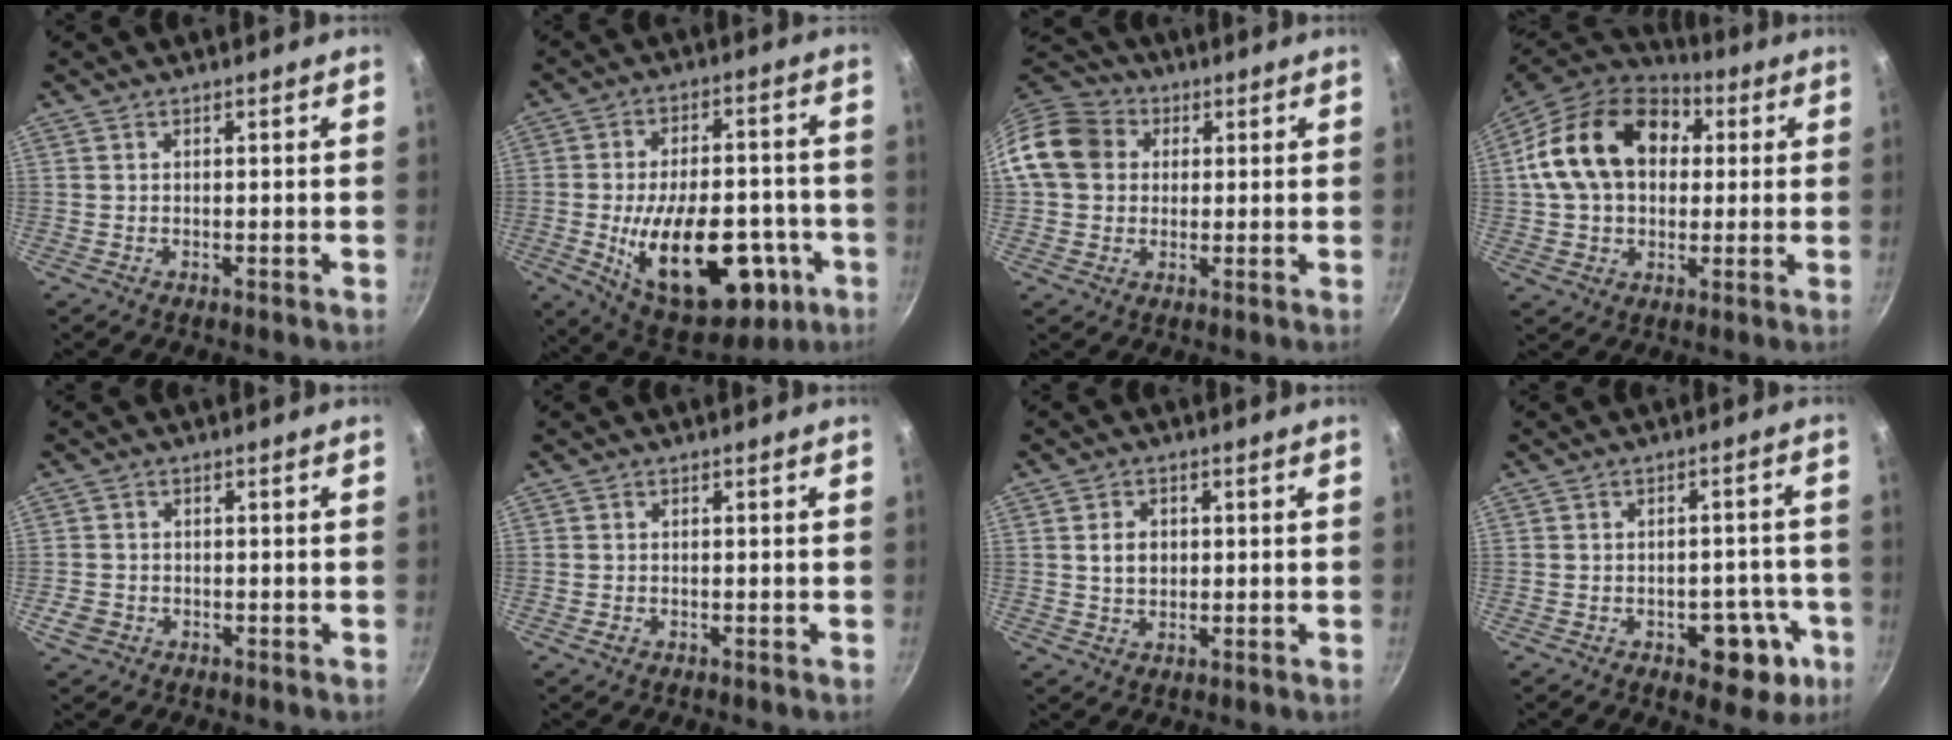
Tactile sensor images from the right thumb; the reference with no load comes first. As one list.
[{"total": 25.0, "force": [-7.1, 13.6, 19.8], "torque": [-0.275, 0.019, -0.086]}, {"total": 12.7, "force": [2.3, 10.8, 6.3], "torque": [-0.095, 0.025, 0.026]}, {"total": 20.2, "force": [4.3, 14.7, 13.2], "torque": [-0.209, 0.027, 0.062]}, {"total": 3.1, "force": [-1.2, 2.5, 1.2], "torque": [-0.020, 0.010, -0.020]}, {"total": 1.2, "force": [-0.6, 0.9, 0.5], "torque": [-0.008, 0.000, -0.010]}, {"total": 4.3, "force": [0.5, 3.4, 2.7], "torque": [-0.031, 0.002, 0.010]}, {"total": 10.1, "force": [-4.2, 6.0, 6.9], "torque": [-0.033, 0.027, -0.049]}]